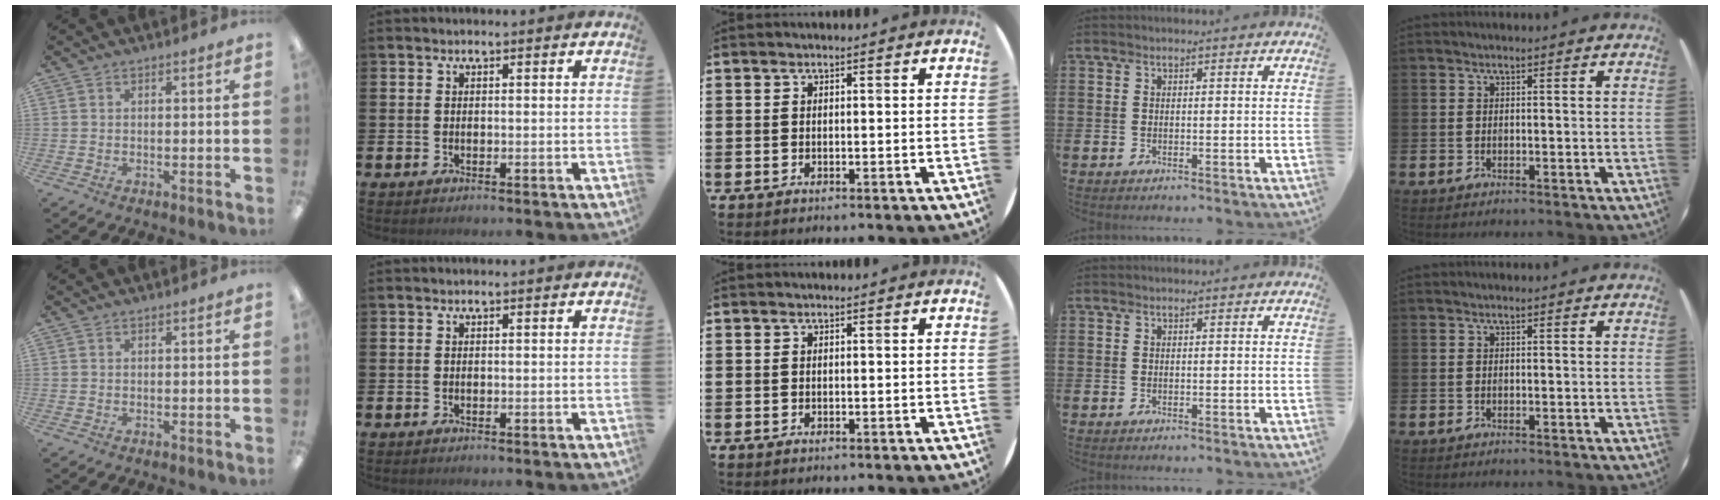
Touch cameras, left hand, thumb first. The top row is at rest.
{}